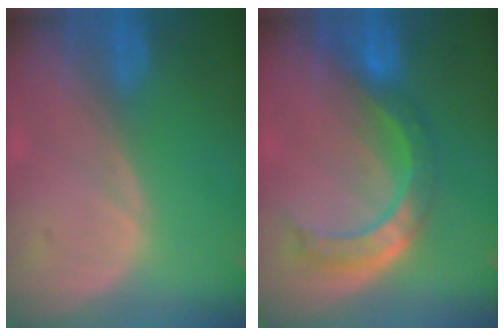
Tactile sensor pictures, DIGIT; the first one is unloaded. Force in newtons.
{"total": 7.2, "press": 6.9, "slide": 2.2}